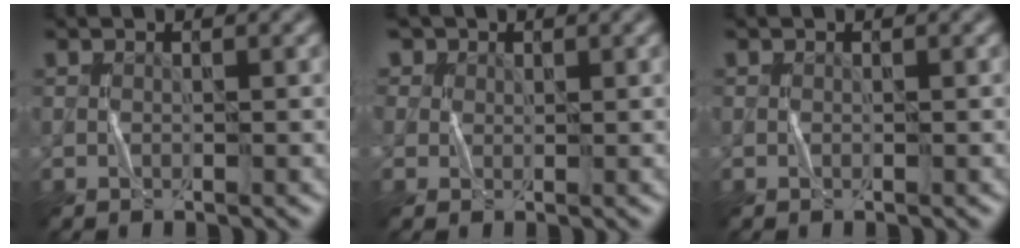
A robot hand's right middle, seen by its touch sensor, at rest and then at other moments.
{"total": 3.5, "force": [2.0, 2.6, 1.2], "torque": [-0.037, 0.006, 0.034]}
{"total": 0.0}